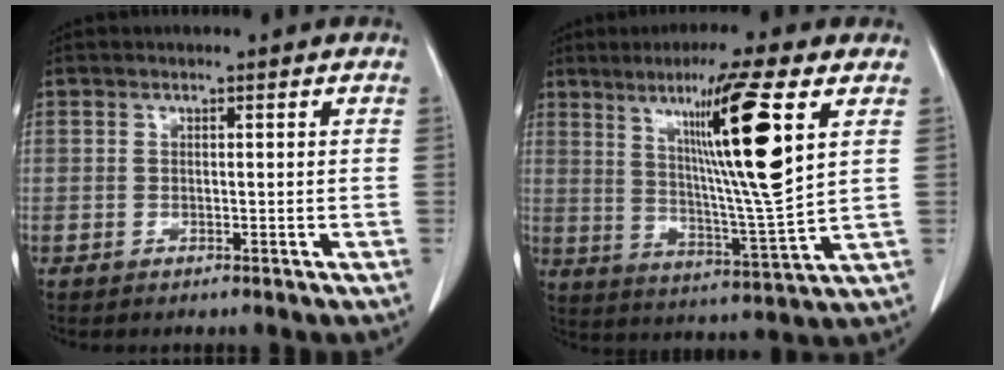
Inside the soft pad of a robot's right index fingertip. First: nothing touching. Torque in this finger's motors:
{"motor_torque": [1.33, 0.81, 0.44, 0.14]}